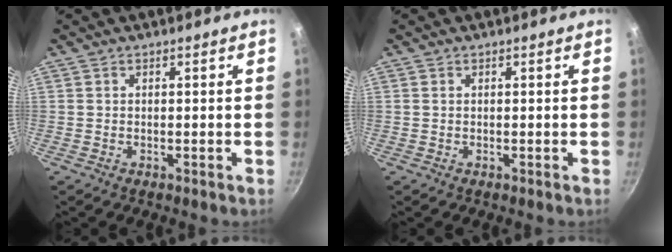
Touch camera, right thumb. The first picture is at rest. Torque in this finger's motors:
{"motor_torque": [-0.18, 0.13, 0.24, 0.08, 0.08]}